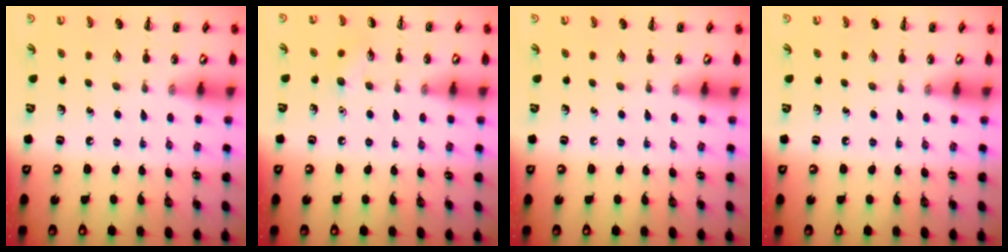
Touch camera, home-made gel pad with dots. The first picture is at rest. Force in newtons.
{"total": 6.2, "press": 6.1, "slide": 1.4}
{"total": 0.0}
{"total": 0.0}